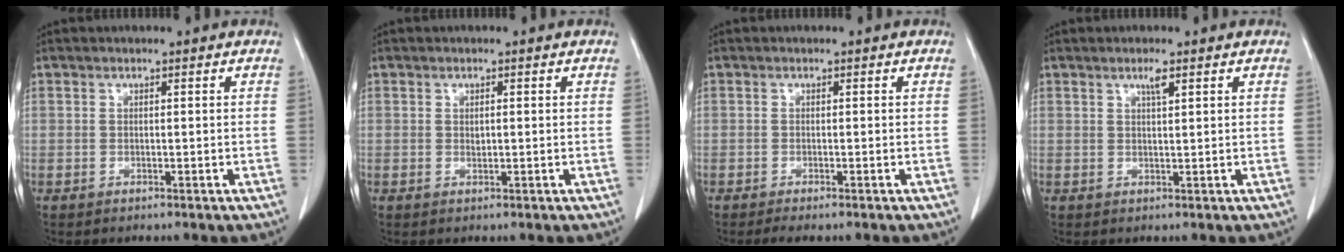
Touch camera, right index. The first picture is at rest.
{"total": 1.0, "force": [0.2, 0.5, 0.9], "torque": [-0.016, -0.002, 0.005]}
{"total": 2.0, "force": [-1.6, 0.0, 1.2], "torque": [-0.015, -0.005, -0.022]}
{"total": 1.7, "force": [1.0, 0.0, 1.4], "torque": [-0.025, -0.001, 0.018]}